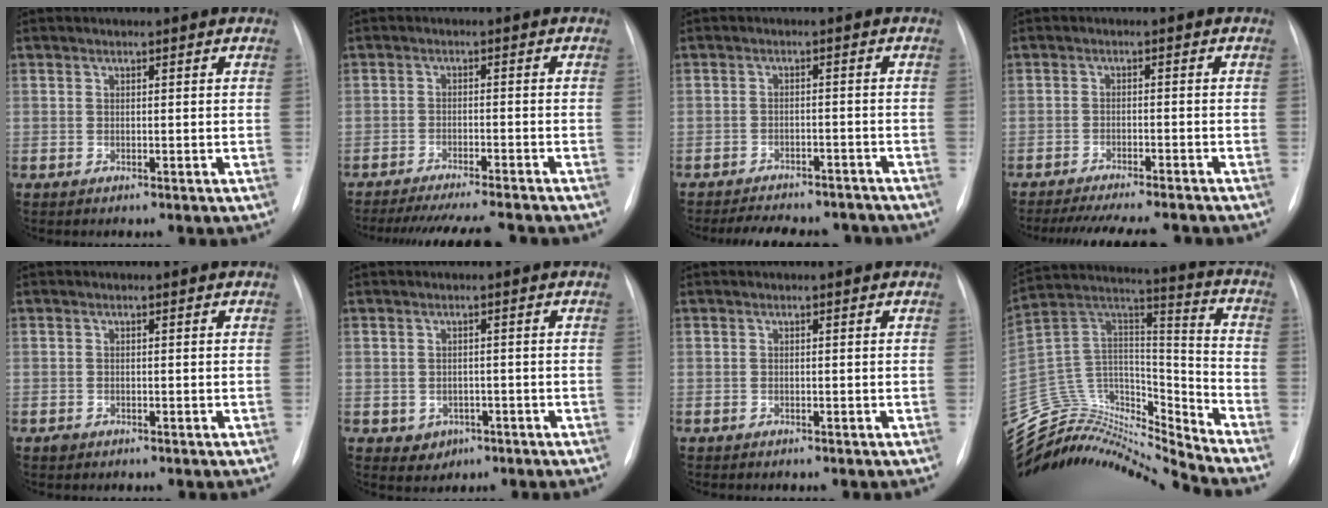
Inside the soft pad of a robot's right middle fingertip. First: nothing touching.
{"total": 13.9, "force": [-12.6, 0.6, 5.9], "torque": [-0.085, -0.024, -0.172]}
{"total": 12.1, "force": [-10.9, 4.0, 3.6], "torque": [-0.064, 0.012, -0.133]}
{"total": 13.6, "force": [-12.3, 1.7, 5.7], "torque": [-0.086, -0.013, -0.162]}
{"total": 0.6, "force": [-0.5, 0.4, 0.1], "torque": [-0.003, 0.001, -0.008]}
{"total": 2.7, "force": [-1.1, 2.4, 0.7], "torque": [-0.007, 0.006, -0.006]}
{"total": 0.0}
{"total": 23.1, "force": [-22.5, 2.8, 4.2], "torque": [-0.090, 0.068, -0.377]}